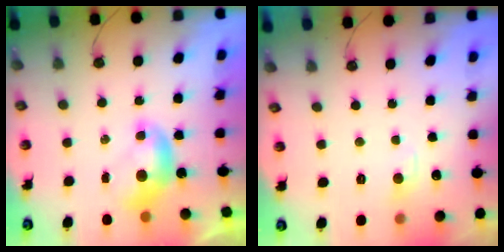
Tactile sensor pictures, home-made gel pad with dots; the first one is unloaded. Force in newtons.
{"total": 1.0, "press": 0.4, "slide": 0.9}